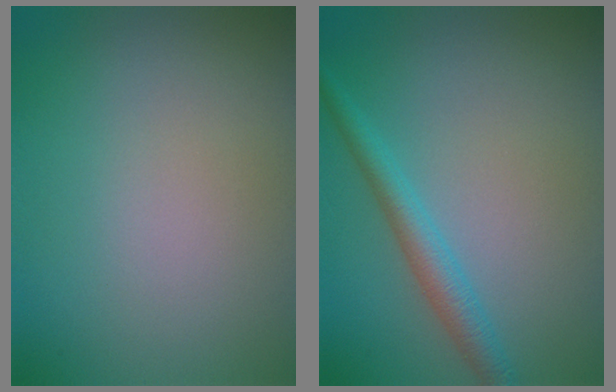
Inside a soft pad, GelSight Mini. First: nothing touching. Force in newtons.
{"total": 2.8, "press": 2.8, "slide": 0.0}